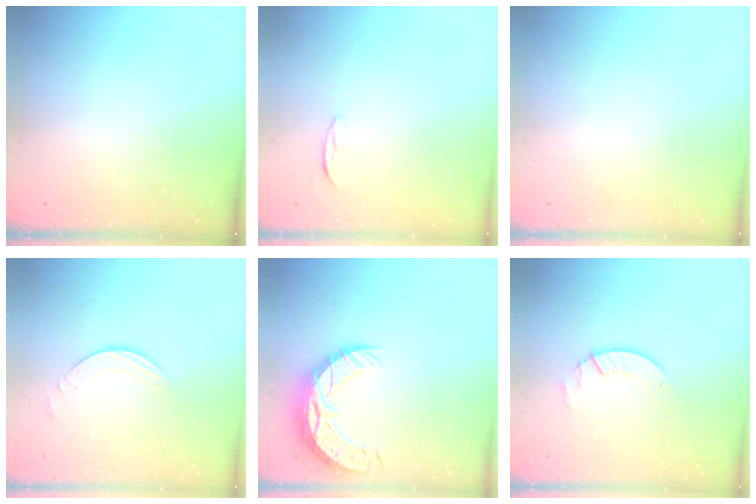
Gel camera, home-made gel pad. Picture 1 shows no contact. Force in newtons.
{"total": 3.4, "press": 3.4, "slide": 0.4}
{"total": 0.0}
{"total": 2.0, "press": 1.9, "slide": 0.3}
{"total": 12.2, "press": 12.2, "slide": 0.8}
{"total": 3.3, "press": 3.3, "slide": 0.4}